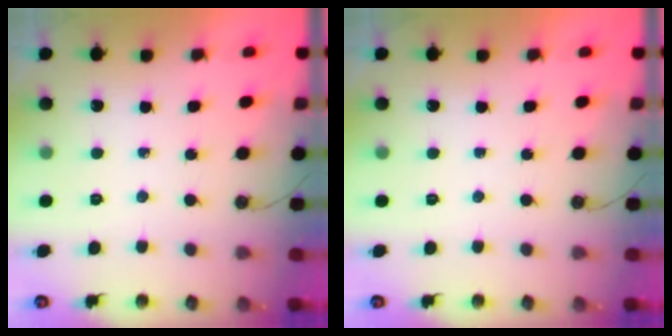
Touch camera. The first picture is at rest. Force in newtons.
{"total": 0.0}